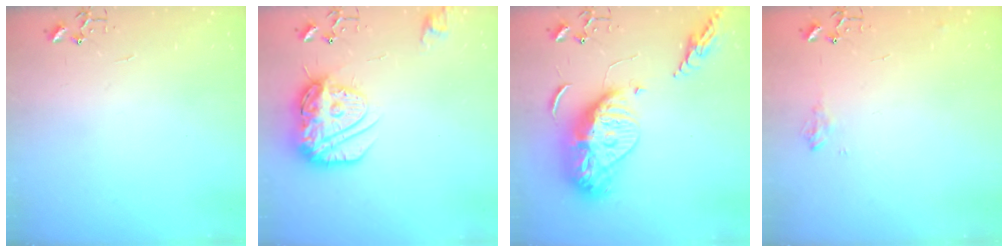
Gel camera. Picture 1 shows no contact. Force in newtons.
{"total": 16.5, "press": 16.5, "slide": 1.6}
{"total": 18.2, "press": 18.1, "slide": 1.5}
{"total": 7.7, "press": 7.7, "slide": 0.9}